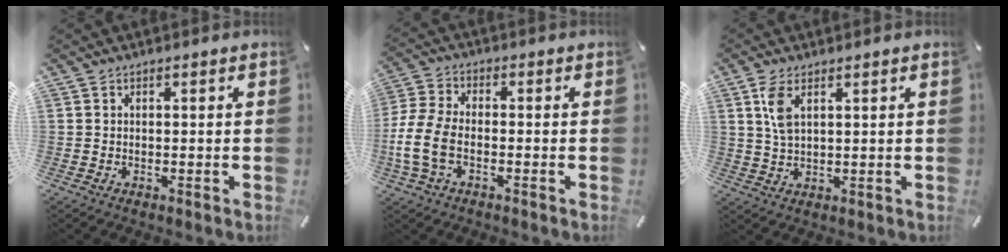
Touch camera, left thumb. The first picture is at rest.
{"total": 8.6, "force": [-2.8, 5.1, 6.3], "torque": [-0.146, 0.001, -0.050]}
{"total": 5.3, "force": [2.4, 2.2, 4.2], "torque": [-0.090, 0.003, 0.042]}